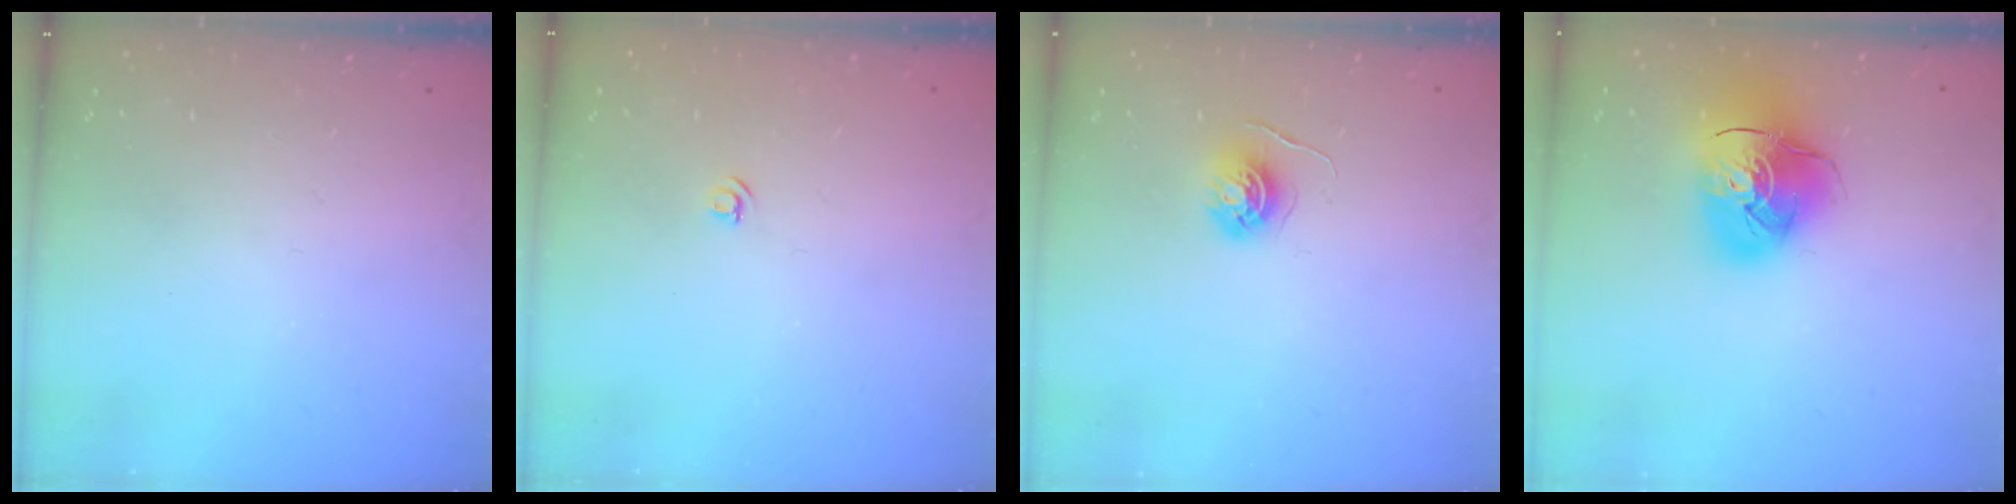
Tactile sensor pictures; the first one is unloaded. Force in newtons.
{"total": 3.5, "press": 3.4, "slide": 0.5}
{"total": 5.3, "press": 5.3, "slide": 0.5}
{"total": 14.9, "press": 14.7, "slide": 2.1}